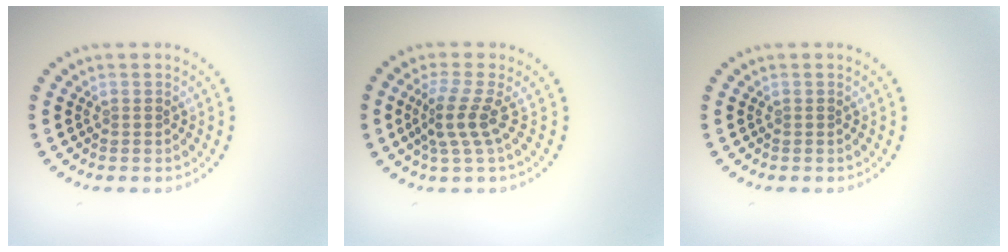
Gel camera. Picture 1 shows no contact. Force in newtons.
{"total": 2.9, "press": 2.0, "slide": 2.1}
{"total": 0.0}